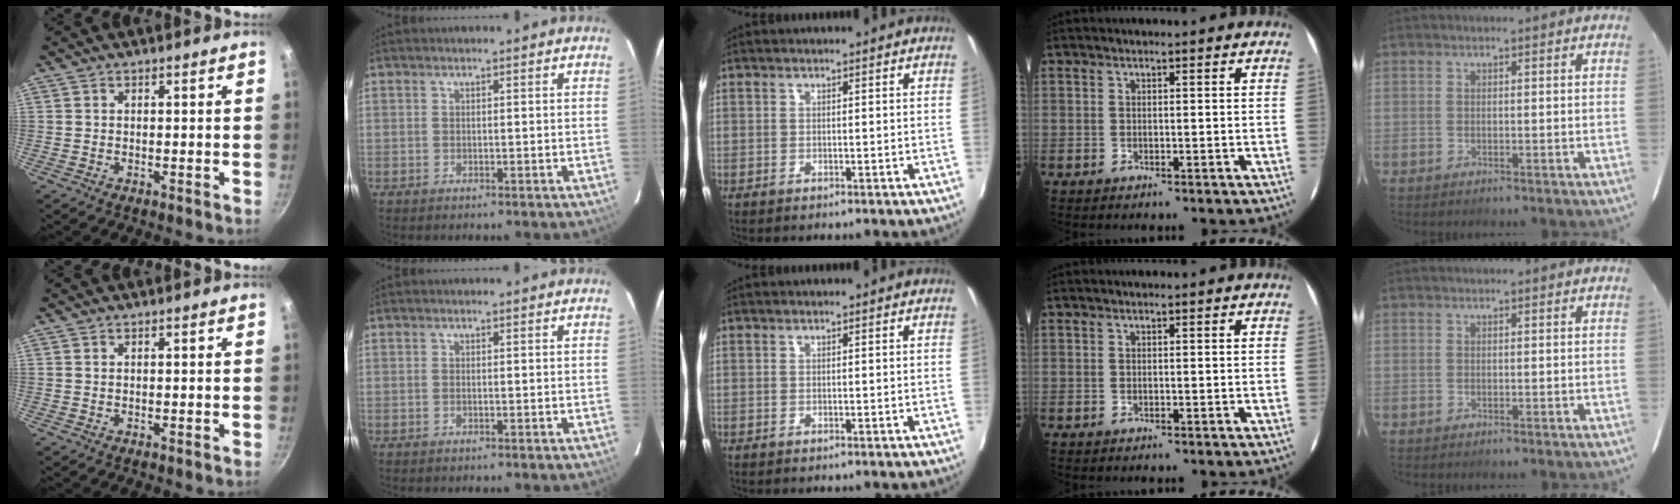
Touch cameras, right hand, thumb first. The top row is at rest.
{}